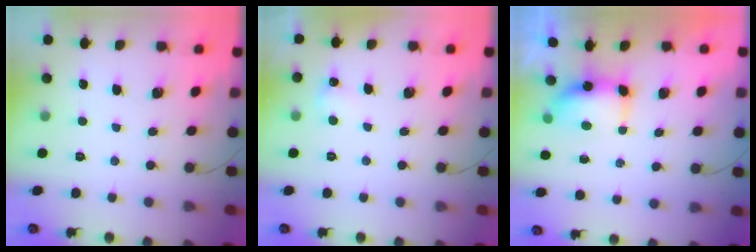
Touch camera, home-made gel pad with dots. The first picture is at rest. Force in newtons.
{"total": 4.9, "press": 4.8, "slide": 1.3}
{"total": 7.0, "press": 6.9, "slide": 1.1}